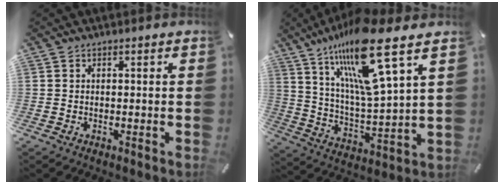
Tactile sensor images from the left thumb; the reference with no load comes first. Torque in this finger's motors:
{"motor_torque": [2.87, 2.14, 1.70, -1.06, 0.47]}